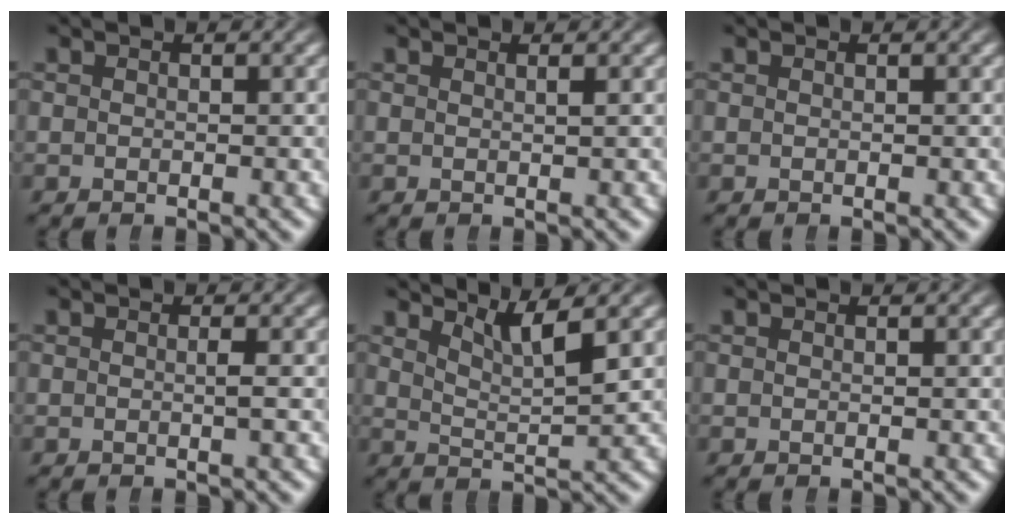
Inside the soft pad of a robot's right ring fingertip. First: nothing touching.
{"total": 0.8, "force": [0.5, -0.6, 0.2], "torque": [-0.005, -0.004, 0.010]}
{"total": 0.0}
{"total": 0.5, "force": [0.0, -0.3, 0.4], "torque": [-0.013, -0.003, -0.001]}
{"total": 3.8, "force": [3.0, 0.3, 2.3], "torque": [-0.052, -0.010, 0.053]}
{"total": 0.0}